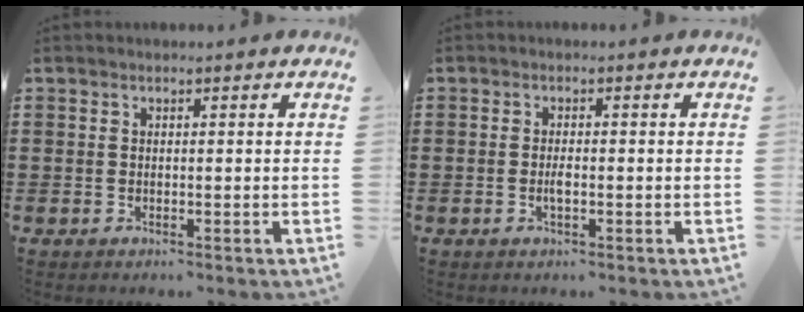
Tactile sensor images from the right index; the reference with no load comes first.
{"total": 1.5, "force": [-0.4, 0.5, 1.3], "torque": [-0.028, 0.001, -0.007]}